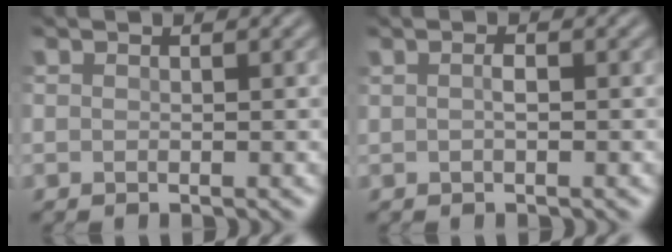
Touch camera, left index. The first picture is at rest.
{"total": 0.9, "force": [-0.1, 0.3, 0.8], "torque": [-0.021, 0.002, -0.003]}